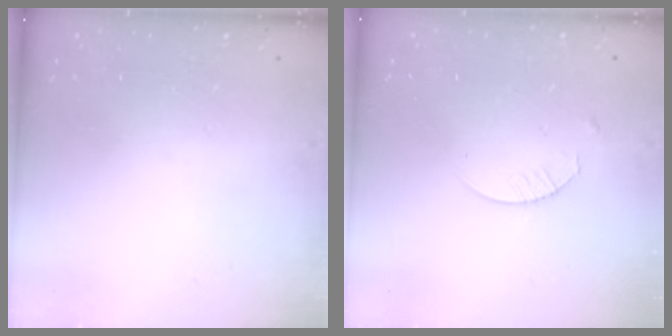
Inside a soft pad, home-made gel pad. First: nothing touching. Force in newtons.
{"total": 2.4, "press": 2.4, "slide": 0.3}